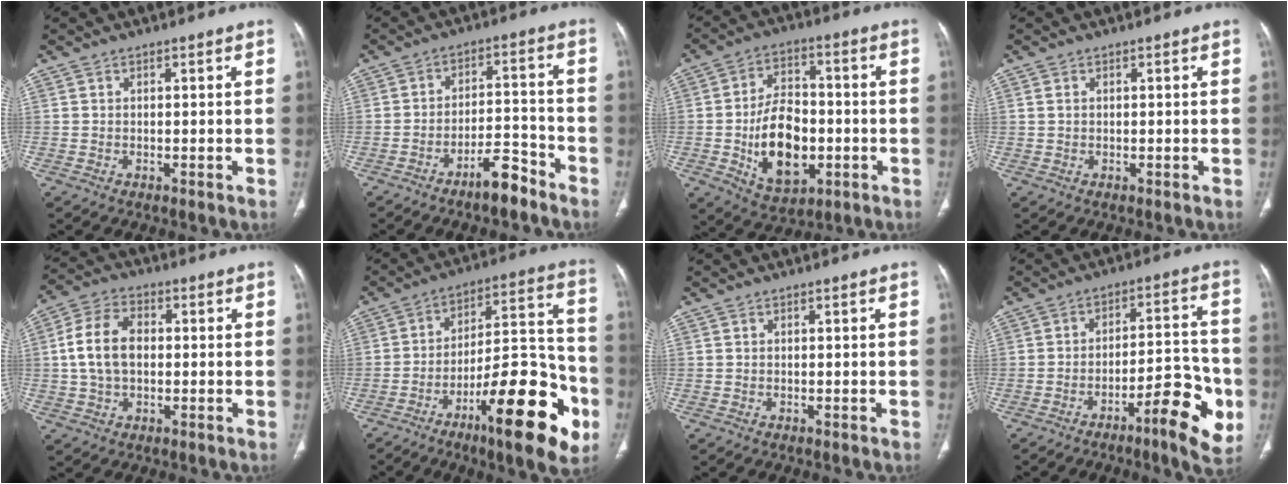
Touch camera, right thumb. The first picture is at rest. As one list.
[{"total": 7.3, "force": [-5.5, 2.2, 4.3], "torque": [-0.067, 0.049, -0.090]}, {"total": 15.1, "force": [-3.0, 9.5, 11.4], "torque": [-0.162, 0.013, -0.041]}, {"total": 1.0, "force": [0.3, 0.7, 0.7], "torque": [-0.017, 0.002, 0.009]}, {"total": 10.2, "force": [0.4, 6.8, 7.6], "torque": [-0.147, 0.021, 0.005]}, {"total": 24.6, "force": [-10.6, 6.9, 21.0], "torque": [-0.277, 0.065, -0.155]}, {"total": 0.0}, {"total": 13.2, "force": [-5.5, 3.5, 11.5], "torque": [-0.143, 0.034, -0.078]}]